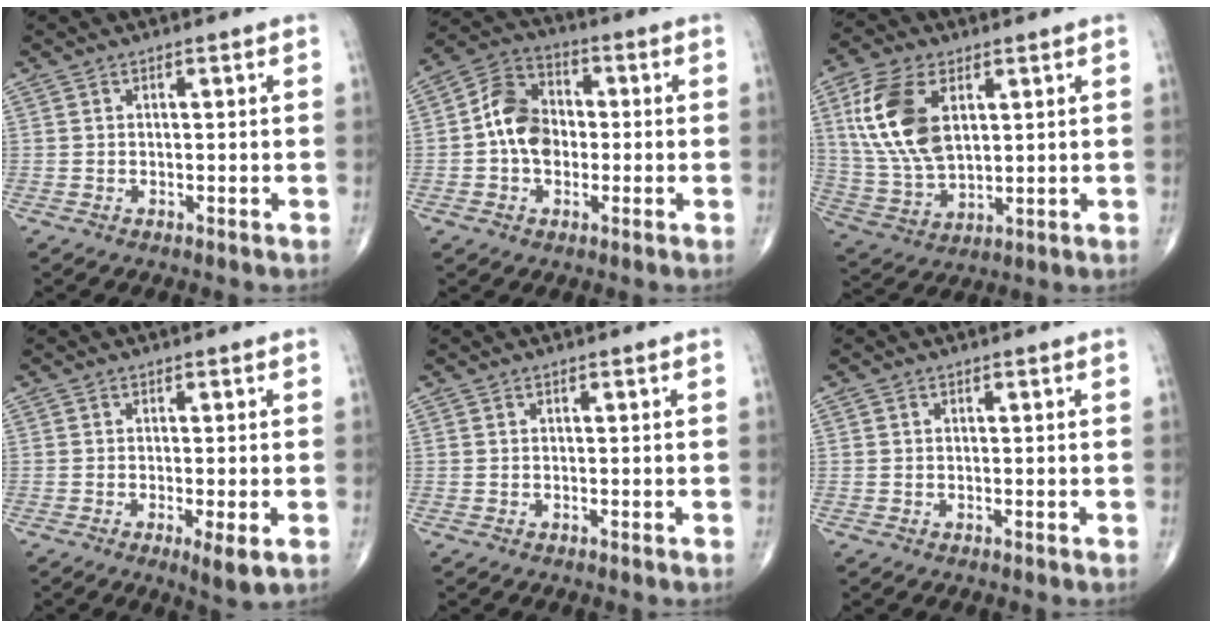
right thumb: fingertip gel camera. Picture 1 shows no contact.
{"total": 10.0, "force": [-0.6, 7.5, 6.6], "torque": [-0.096, 0.029, -0.024]}
{"total": 15.3, "force": [4.6, 8.5, 11.8], "torque": [-0.238, -0.012, 0.096]}
{"total": 4.1, "force": [-1.3, 0.7, 3.8], "torque": [-0.065, -0.014, -0.022]}
{"total": 0.0}
{"total": 0.0}